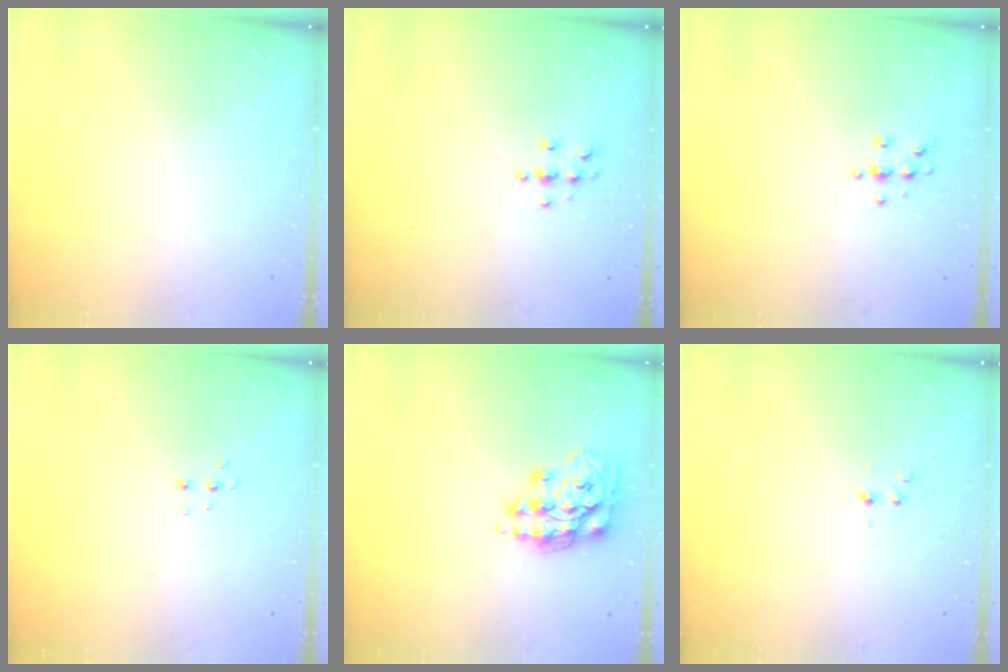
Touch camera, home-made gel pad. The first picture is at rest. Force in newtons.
{"total": 3.8, "press": 3.8, "slide": 0.5}
{"total": 4.8, "press": 4.8, "slide": 0.6}
{"total": 5.0, "press": 4.9, "slide": 0.9}
{"total": 16.3, "press": 16.2, "slide": 1.1}
{"total": 3.1, "press": 2.7, "slide": 1.6}